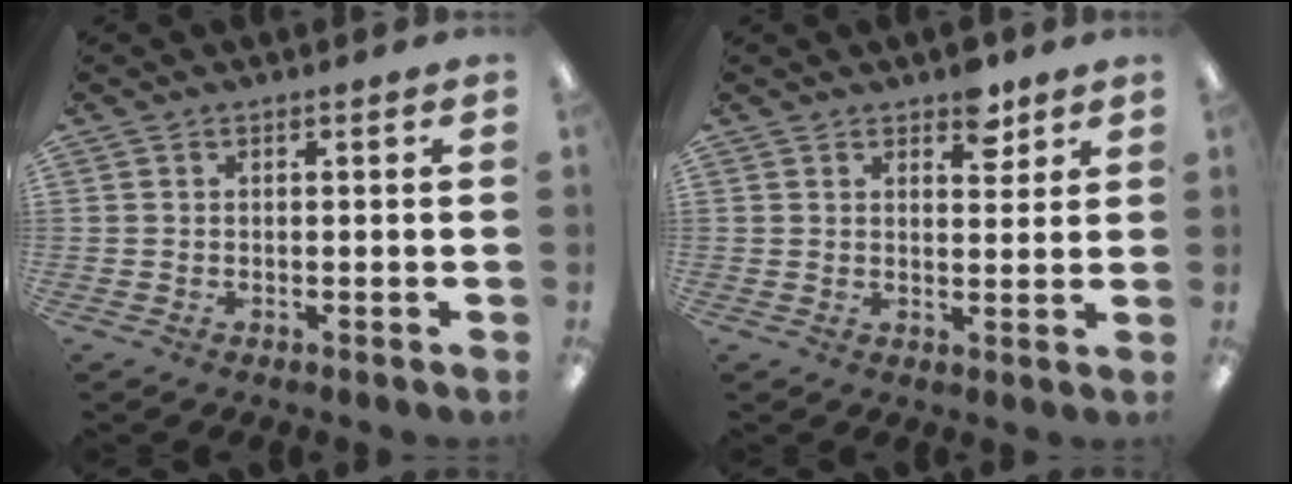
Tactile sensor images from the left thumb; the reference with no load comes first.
{"total": 5.8, "force": [4.3, 2.9, 2.7], "torque": [-0.015, -0.024, 0.070]}